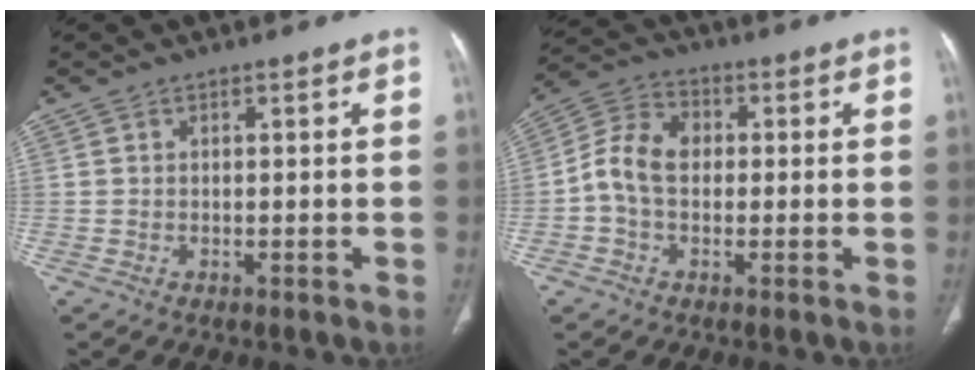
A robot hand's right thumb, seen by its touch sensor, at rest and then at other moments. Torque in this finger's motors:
{"motor_torque": [-0.02, 0.30, 0.77, -0.77, 0.05]}